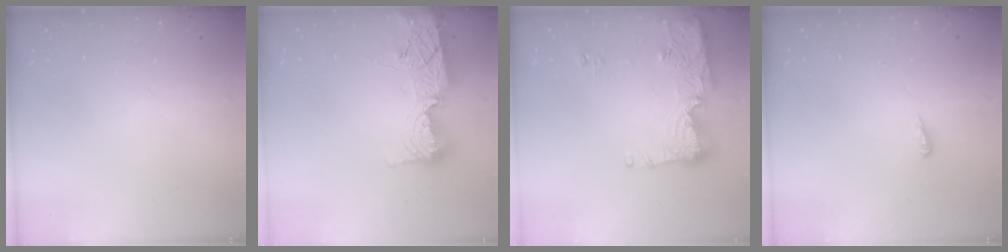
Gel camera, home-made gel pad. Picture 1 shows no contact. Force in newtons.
{"total": 14.0, "press": 14.0, "slide": 1.1}
{"total": 14.7, "press": 14.6, "slide": 1.6}
{"total": 3.6, "press": 3.5, "slide": 0.6}